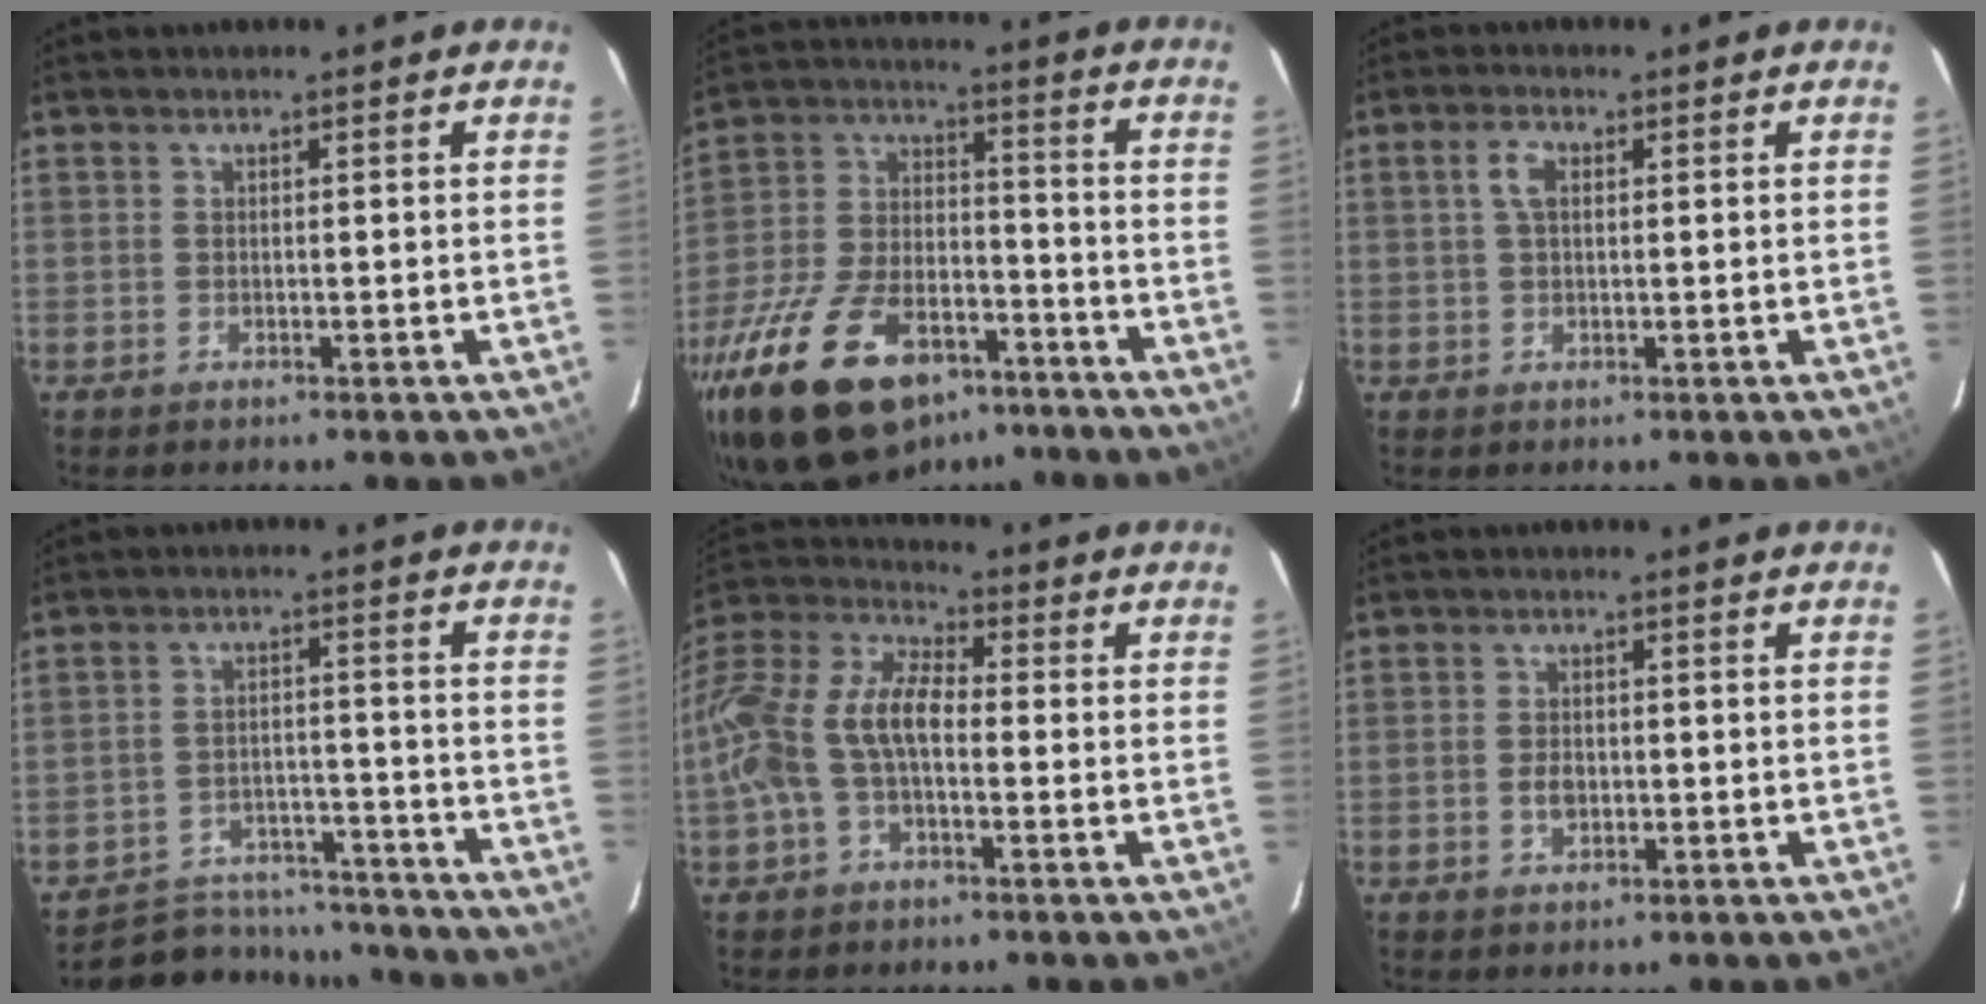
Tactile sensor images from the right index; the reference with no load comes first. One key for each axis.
{"total": 25.4, "fx": -16.6, "fy": 12.6, "fz": 14.5, "tx": -0.298, "ty": -0.009, "tz": -0.263}
{"total": 2.9, "fx": 0.7, "fy": 1.5, "fz": 2.4, "tx": -0.049, "ty": 0.008, "tz": 0.014}
{"total": 14.0, "fx": -12.6, "fy": 5.4, "fz": 2.9, "tx": -0.075, "ty": 0.026, "tz": -0.166}
{"total": 13.9, "fx": -2.4, "fy": 7.4, "fz": 11.5, "tx": -0.238, "ty": 0.018, "tz": -0.054}
{"total": 2.9, "fx": -0.6, "fy": 2.0, "fz": 2.0, "tx": -0.038, "ty": 0.002, "tz": -0.010}